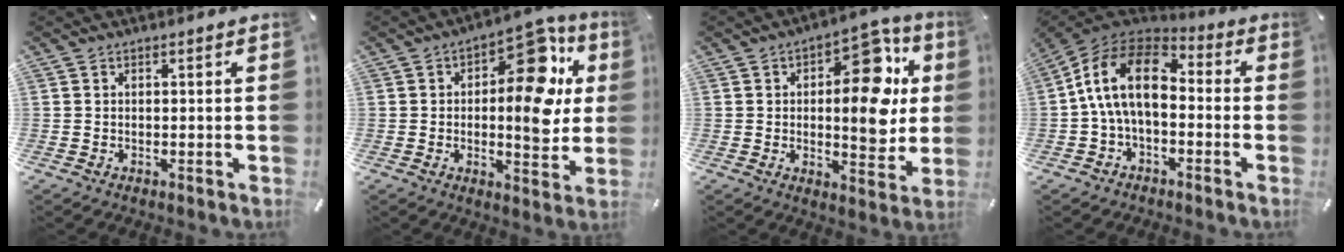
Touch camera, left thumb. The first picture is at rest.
{"total": 17.4, "force": [4.4, 8.6, 14.4], "torque": [-0.169, -0.037, 0.066]}
{"total": 17.1, "force": [3.8, 8.8, 14.2], "torque": [-0.163, -0.030, 0.058]}
{"total": 14.7, "force": [-0.3, 9.3, 11.4], "torque": [-0.238, 0.023, -0.010]}